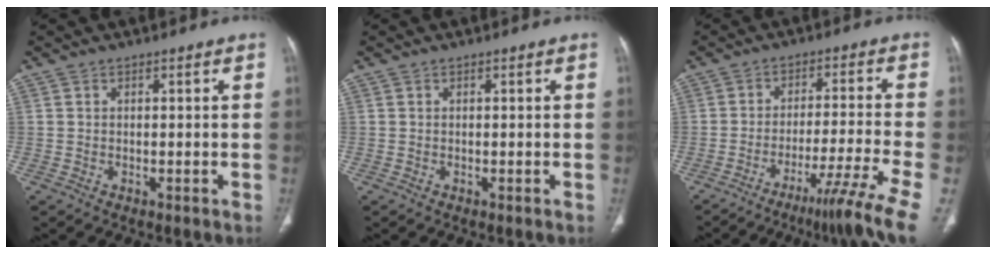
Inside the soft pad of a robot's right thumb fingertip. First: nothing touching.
{"total": 0.0}
{"total": 8.0, "force": [-6.0, -2.0, 4.9], "torque": [-0.087, 0.033, -0.100]}